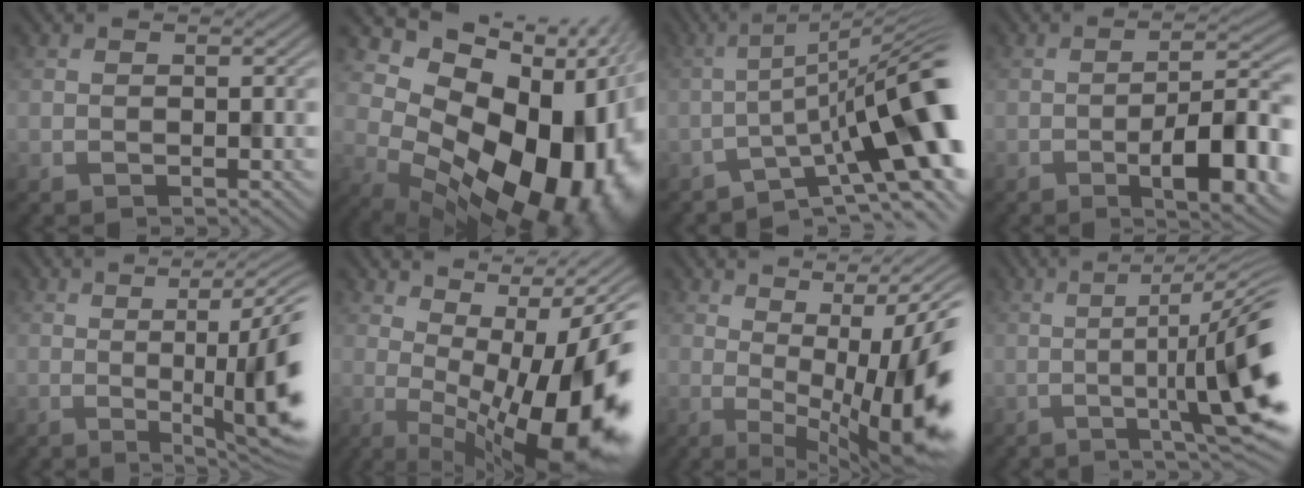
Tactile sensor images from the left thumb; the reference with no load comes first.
{"total": 18.6, "force": [0.2, 12.4, 13.8], "torque": [-0.183, -0.045, 0.049]}
{"total": 14.2, "force": [-4.3, 3.1, 13.1], "torque": [-0.187, 0.010, -0.073]}
{"total": 11.3, "force": [-4.1, 3.4, 9.9], "torque": [-0.145, 0.004, -0.058]}
{"total": 14.2, "force": [-0.4, 3.6, 13.8], "torque": [-0.161, 0.000, -0.006]}
{"total": 19.0, "force": [-1.2, 6.1, 17.9], "torque": [-0.224, 0.003, -0.017]}
{"total": 16.8, "force": [-0.7, 5.1, 15.9], "torque": [-0.206, 0.005, -0.004]}
{"total": 13.9, "force": [-2.2, 2.0, 13.5], "torque": [-0.173, 0.007, -0.029]}